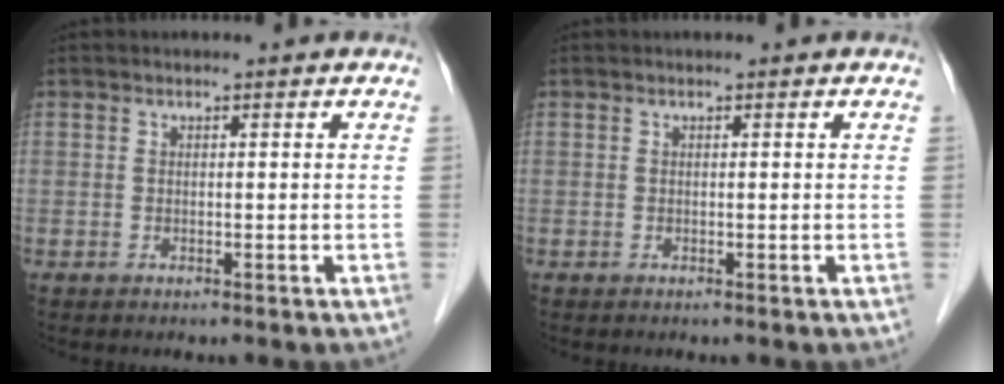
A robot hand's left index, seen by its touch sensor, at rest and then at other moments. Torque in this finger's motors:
{"motor_torque": [-0.10, -0.06, 0.00, 0.00]}